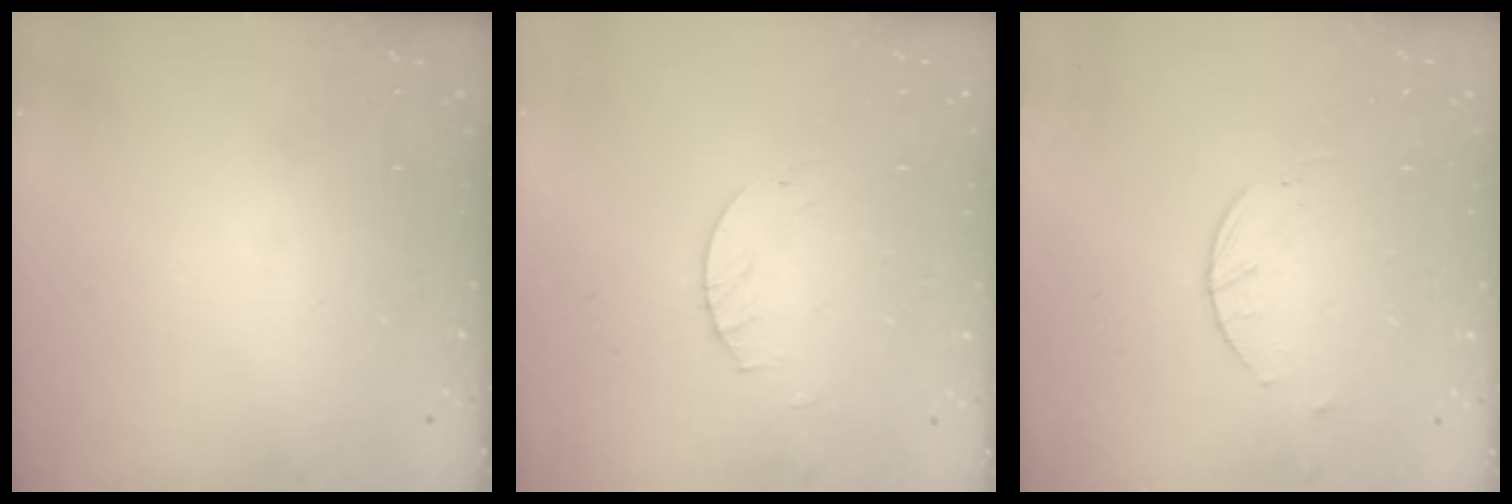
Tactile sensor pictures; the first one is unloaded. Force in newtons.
{"total": 2.0, "press": 2.0, "slide": 0.2}
{"total": 2.6, "press": 2.6, "slide": 0.4}